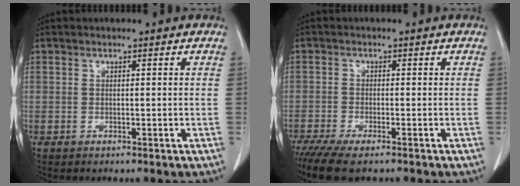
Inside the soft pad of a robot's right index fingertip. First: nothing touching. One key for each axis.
{"total": 7.5, "fx": -5.9, "fy": 1.5, "fz": 4.4, "tx": -0.070, "ty": -0.016, "tz": -0.094}